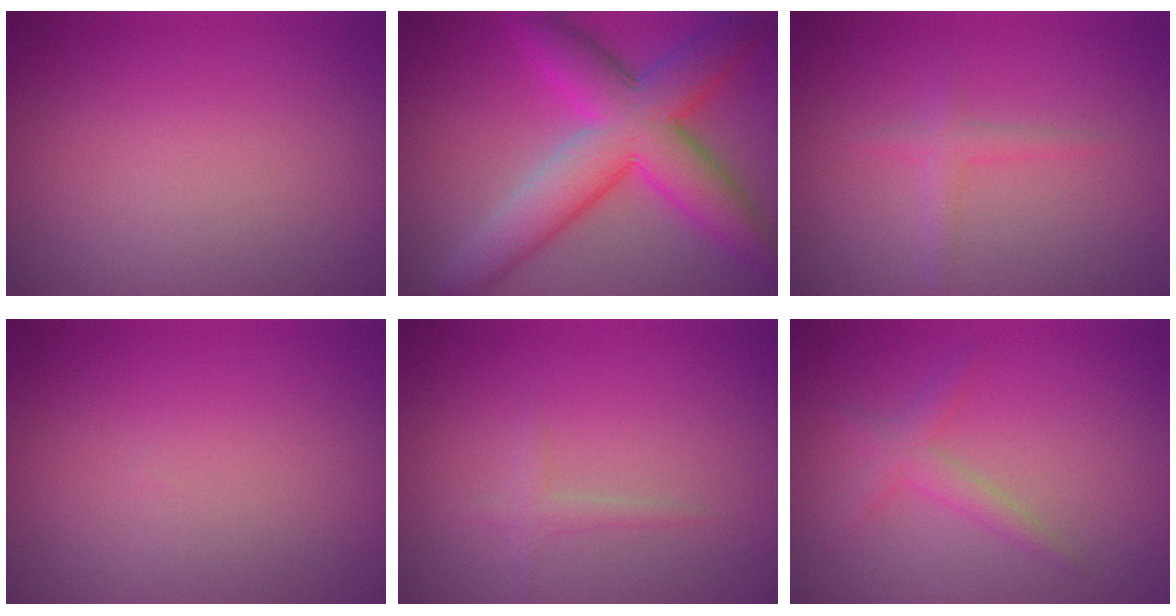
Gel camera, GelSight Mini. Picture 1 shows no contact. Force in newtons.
{"total": 9.3, "press": 9.3, "slide": 0.3}
{"total": 1.3, "press": 1.3, "slide": 0.1}
{"total": 0.0}
{"total": 1.0, "press": 1.0, "slide": 0.1}
{"total": 1.9, "press": 1.9, "slide": 0.1}